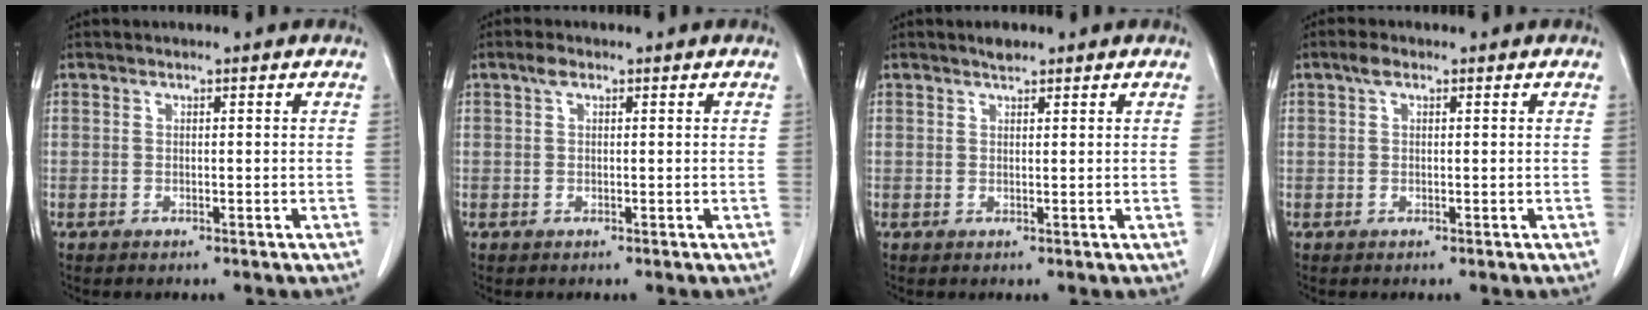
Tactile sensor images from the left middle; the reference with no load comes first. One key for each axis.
{"total": 1.3, "fx": 0.7, "fy": 0.5, "fz": 0.9, "tx": -0.019, "ty": 0.010, "tz": 0.012}
{"total": 1.4, "fx": 1.2, "fy": 0.4, "fz": 0.6, "tx": -0.018, "ty": 0.002, "tz": 0.022}
{"total": 1.5, "fx": 0.8, "fy": 0.6, "fz": 1.0, "tx": -0.022, "ty": 0.012, "tz": 0.014}